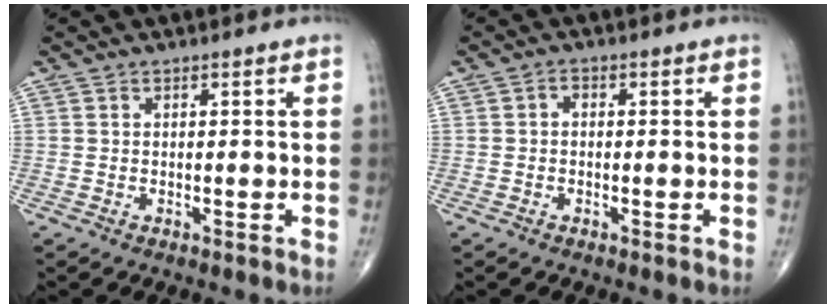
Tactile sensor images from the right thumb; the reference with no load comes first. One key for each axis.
{"total": 1.4, "fx": -0.1, "fy": 1.0, "fz": 0.9, "tx": -0.008, "ty": 0.005, "tz": -0.007}